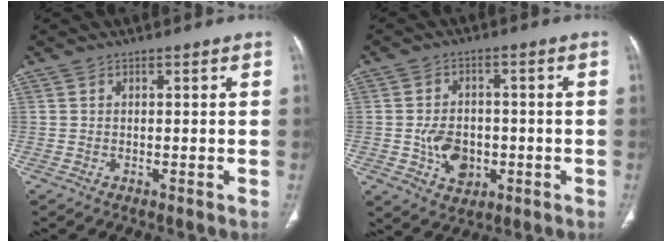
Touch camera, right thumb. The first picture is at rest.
{"total": 7.9, "force": [-1.6, 5.9, 5.0], "torque": [-0.064, 0.009, -0.017]}